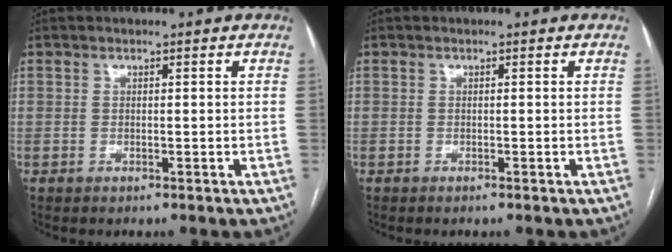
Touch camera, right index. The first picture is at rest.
{"total": 0.0}